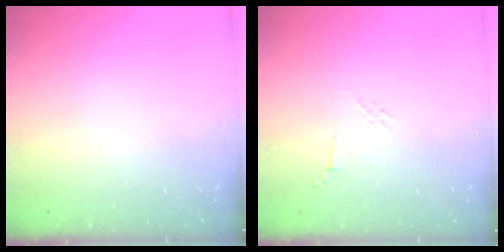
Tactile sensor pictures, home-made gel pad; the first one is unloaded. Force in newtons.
{"total": 3.3, "press": 3.2, "slide": 0.8}